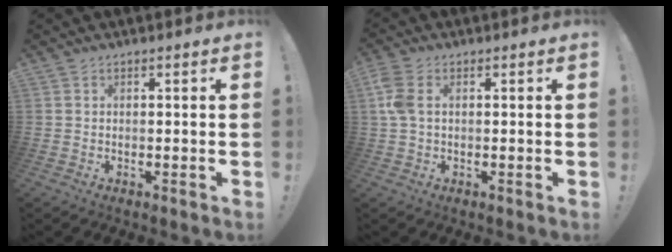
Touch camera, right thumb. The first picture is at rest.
{"total": 5.5, "force": [1.2, 3.0, 4.5], "torque": [-0.107, 0.003, 0.021]}